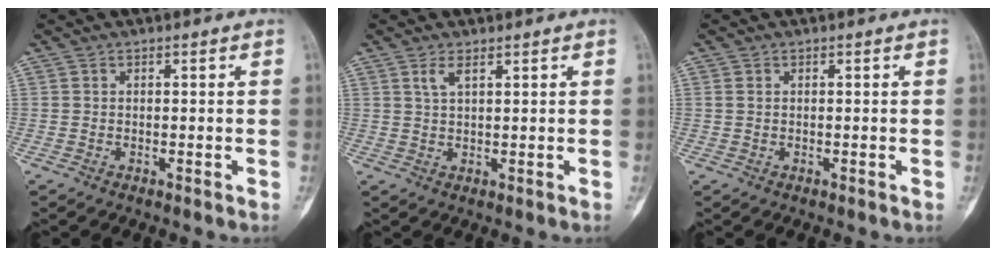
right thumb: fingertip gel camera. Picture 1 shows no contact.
{"total": 2.4, "force": [1.4, 0.7, 1.8], "torque": [-0.041, -0.003, 0.033]}
{"total": 0.7, "force": [0.3, 0.5, 0.5], "torque": [-0.010, 0.003, 0.008]}